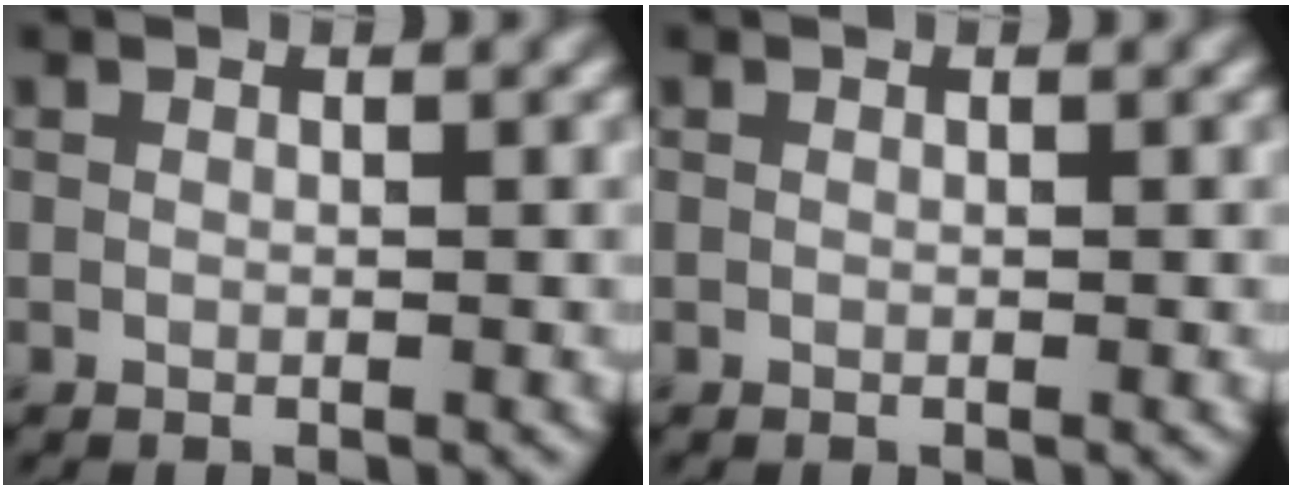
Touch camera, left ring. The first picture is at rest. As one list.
[{"total": 0.0}]